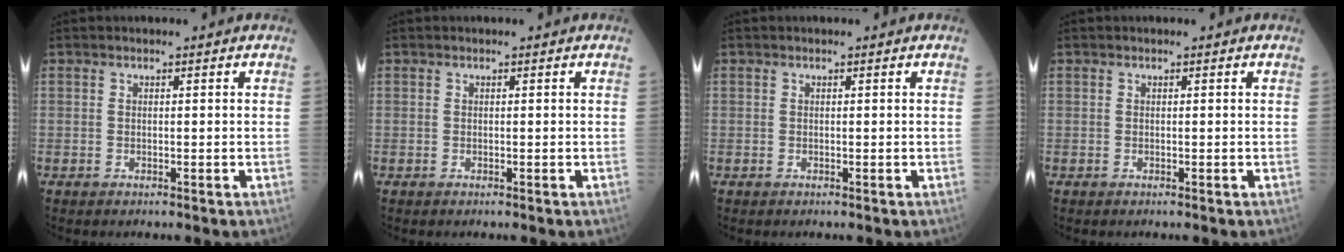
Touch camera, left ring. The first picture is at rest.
{"total": 0.0}
{"total": 0.0}
{"total": 0.0}